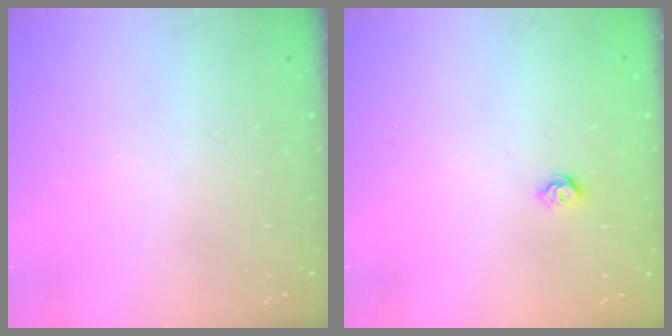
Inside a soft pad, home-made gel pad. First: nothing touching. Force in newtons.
{"total": 5.3, "press": 5.3, "slide": 0.8}